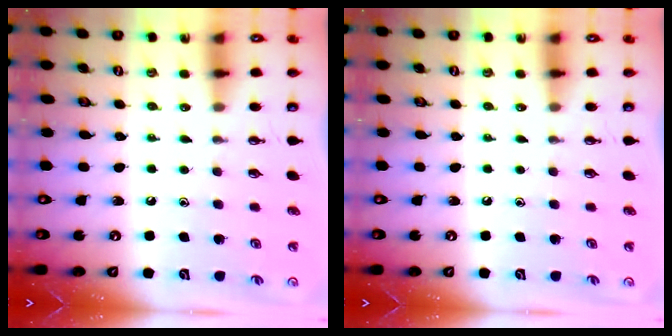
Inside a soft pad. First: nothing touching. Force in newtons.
{"total": 0.0}